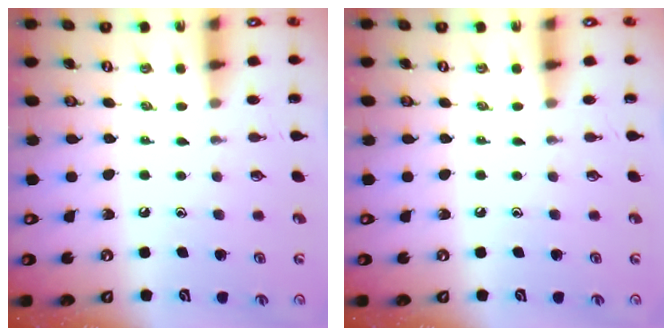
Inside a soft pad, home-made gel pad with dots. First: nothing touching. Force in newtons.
{"total": 0.0}